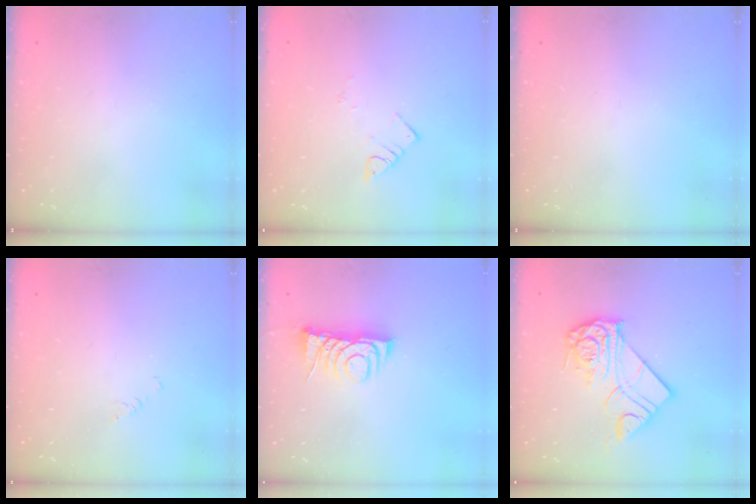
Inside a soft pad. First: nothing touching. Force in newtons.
{"total": 3.6, "press": 3.6, "slide": 0.3}
{"total": 0.0}
{"total": 1.2, "press": 1.2, "slide": 0.2}
{"total": 7.8, "press": 7.7, "slide": 0.7}
{"total": 13.7, "press": 13.6, "slide": 1.4}